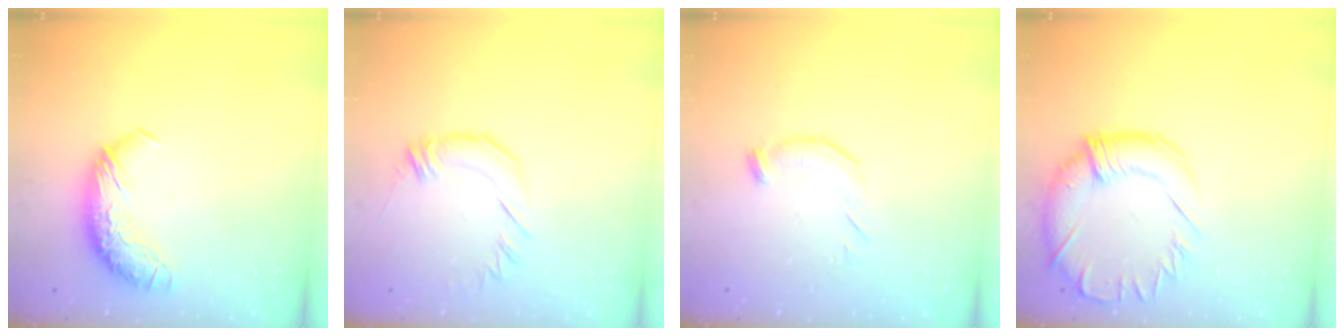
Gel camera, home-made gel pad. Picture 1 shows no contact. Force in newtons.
{"total": 1.9, "press": 1.9, "slide": 0.4}
{"total": 4.9, "press": 4.8, "slide": 0.6}
{"total": 3.5, "press": 3.2, "slide": 1.5}